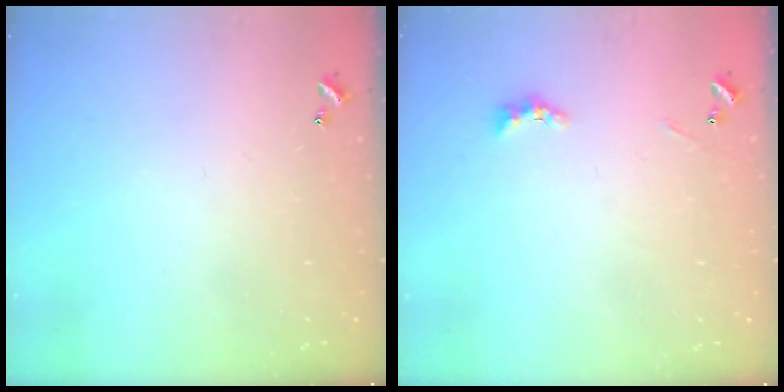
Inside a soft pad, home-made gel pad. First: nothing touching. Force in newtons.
{"total": 2.1, "press": 2.0, "slide": 0.6}